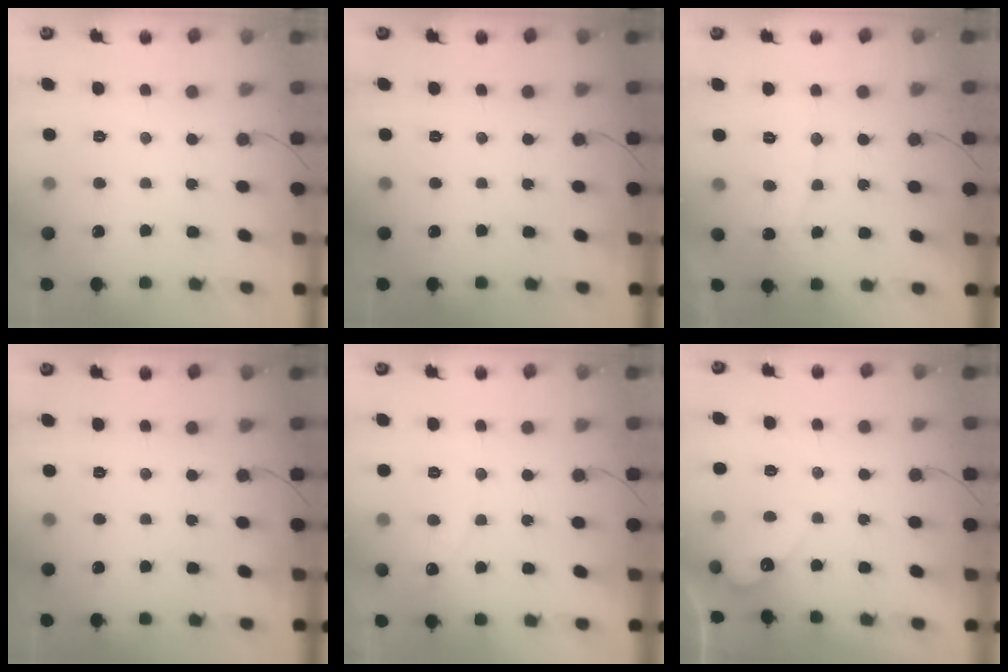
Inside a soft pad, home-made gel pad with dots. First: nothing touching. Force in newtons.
{"total": 0.0}
{"total": 6.3, "press": 6.3, "slide": 0.5}
{"total": 0.0}
{"total": 3.9, "press": 3.9, "slide": 0.3}
{"total": 4.7, "press": 4.7, "slide": 0.1}